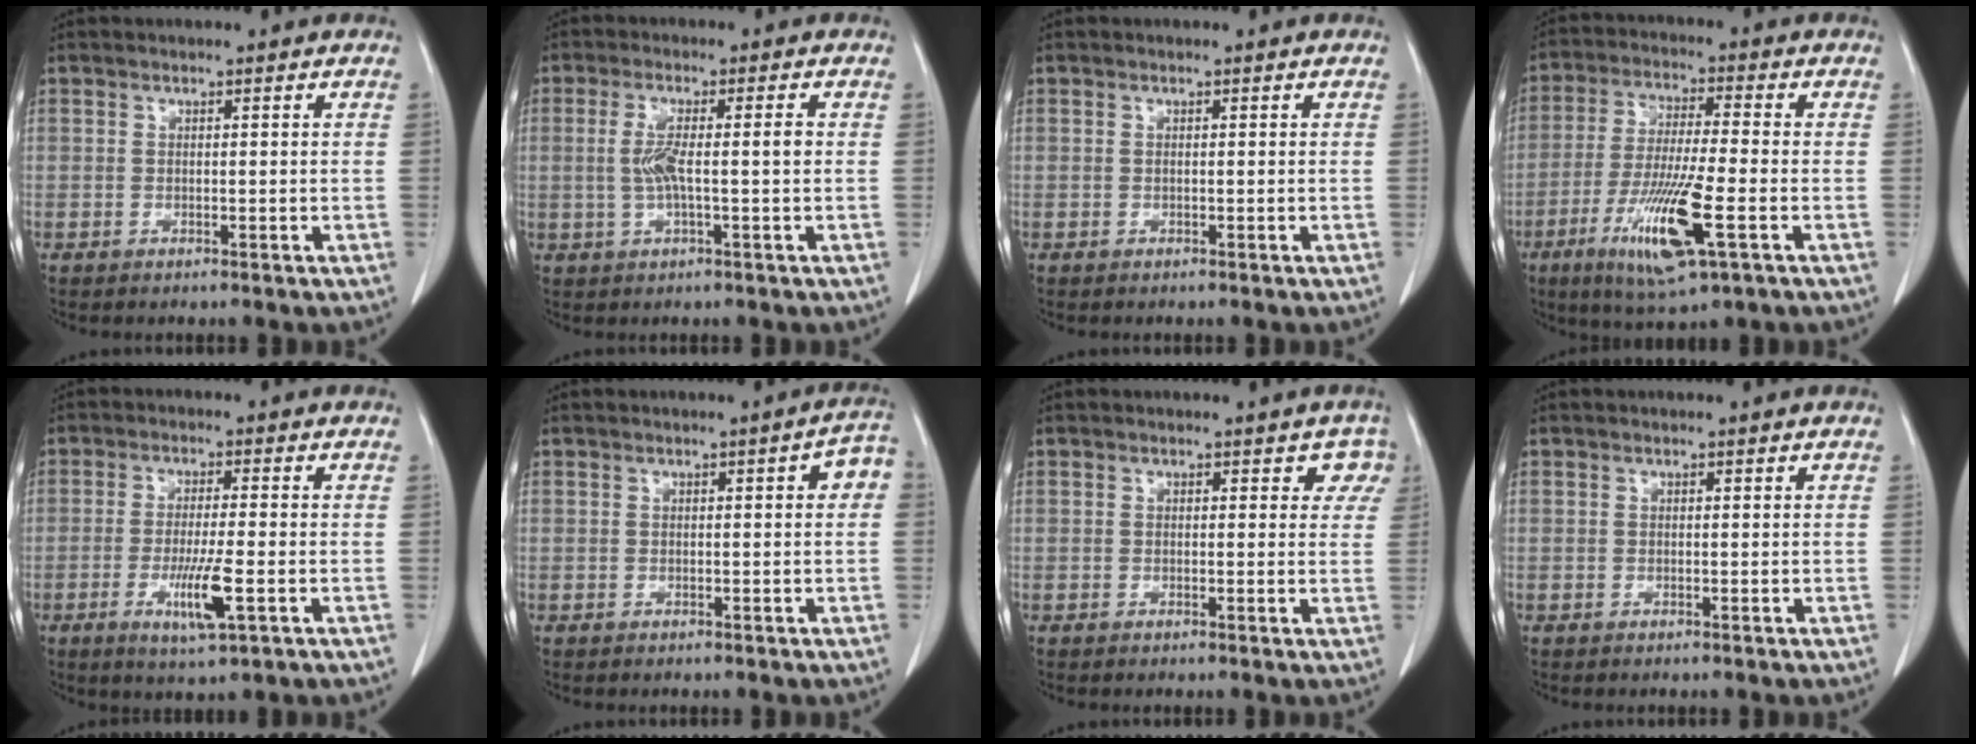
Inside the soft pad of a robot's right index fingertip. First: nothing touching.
{"total": 5.4, "force": [-0.2, 0.4, 5.4], "torque": [-0.108, 0.005, -0.002]}
{"total": 0.0}
{"total": 13.1, "force": [-5.0, 0.9, 12.0], "torque": [-0.239, -0.028, -0.089]}
{"total": 7.1, "force": [-2.4, 0.3, 6.7], "torque": [-0.125, -0.017, -0.040]}
{"total": 3.1, "force": [0.5, 0.7, 3.0], "torque": [-0.032, 0.010, 0.001]}
{"total": 2.9, "force": [1.8, 1.9, 1.4], "torque": [0.009, 0.002, 0.007]}
{"total": 0.0}